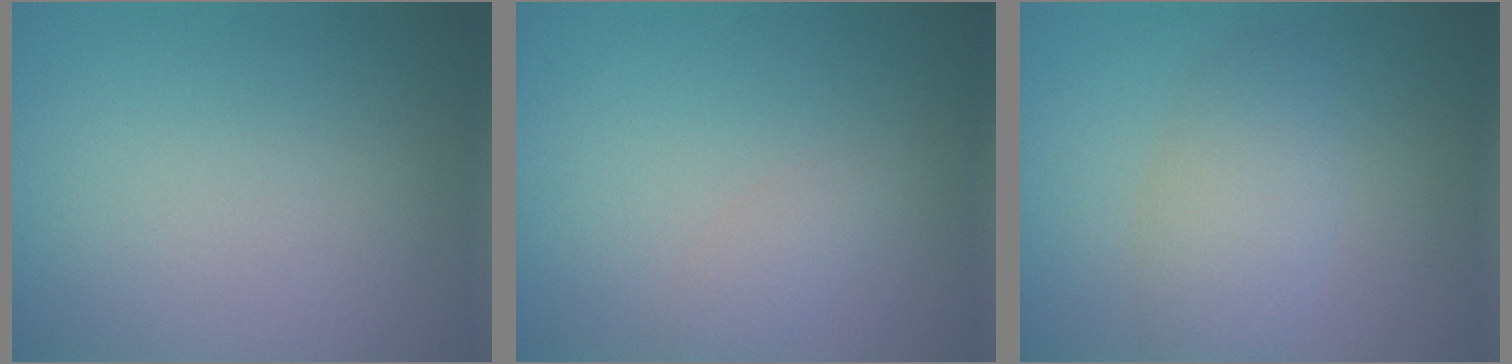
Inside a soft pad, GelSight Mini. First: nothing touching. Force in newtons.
{"total": 1.1, "press": 1.1, "slide": 0.1}
{"total": 3.5, "press": 3.5, "slide": 0.1}